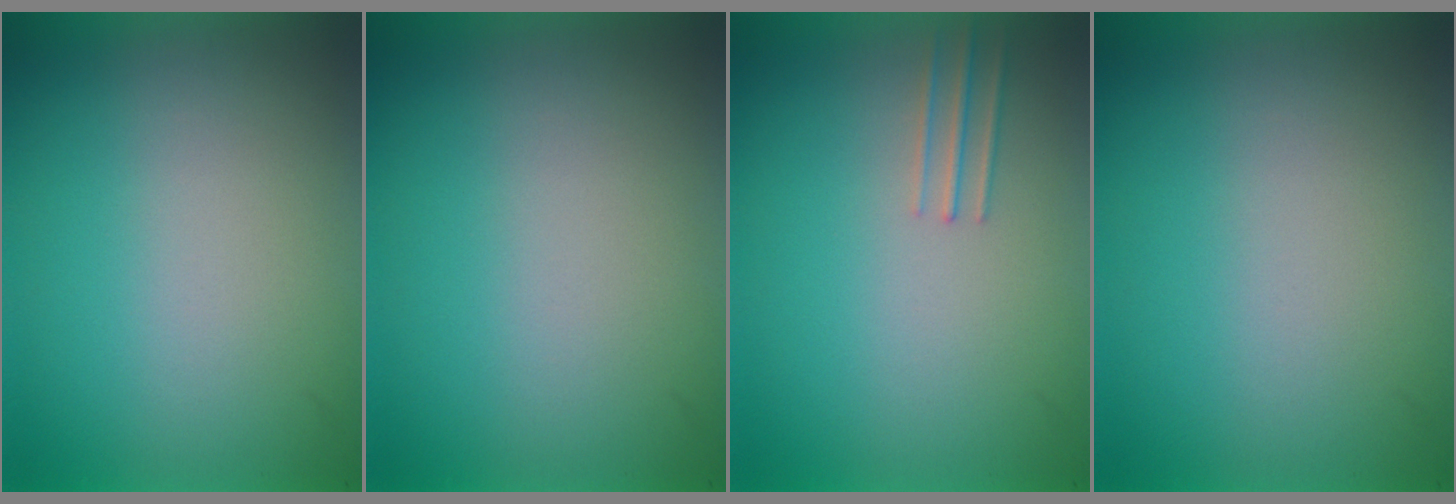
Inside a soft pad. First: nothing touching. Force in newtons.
{"total": 1.5}
{"total": 1.0}
{"total": 0.0}